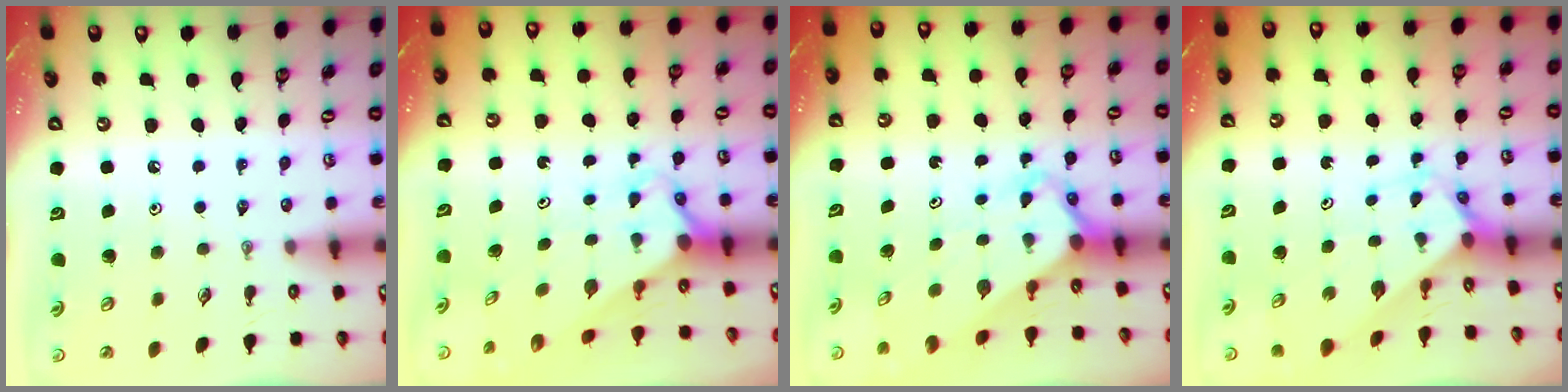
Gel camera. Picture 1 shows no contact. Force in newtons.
{"total": 2.8, "press": 2.8, "slide": 0.2}
{"total": 3.3, "press": 3.3, "slide": 0.2}
{"total": 2.5, "press": 2.5, "slide": 0.2}